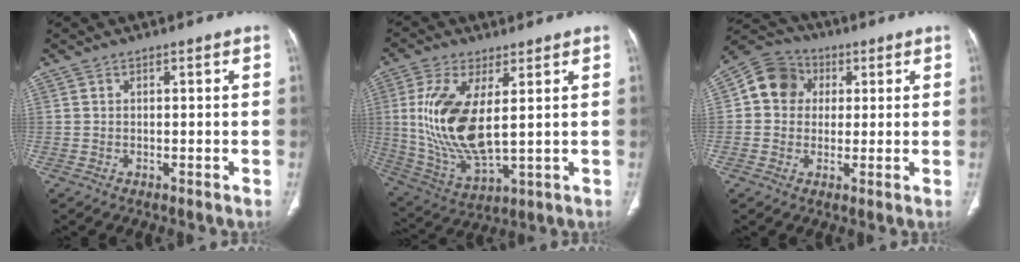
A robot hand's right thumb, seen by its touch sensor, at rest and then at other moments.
{"total": 15.8, "force": [2.6, 6.5, 14.2], "torque": [-0.301, -0.022, 0.063]}
{"total": 9.2, "force": [1.8, 8.1, 4.0], "torque": [-0.050, 0.012, 0.017]}